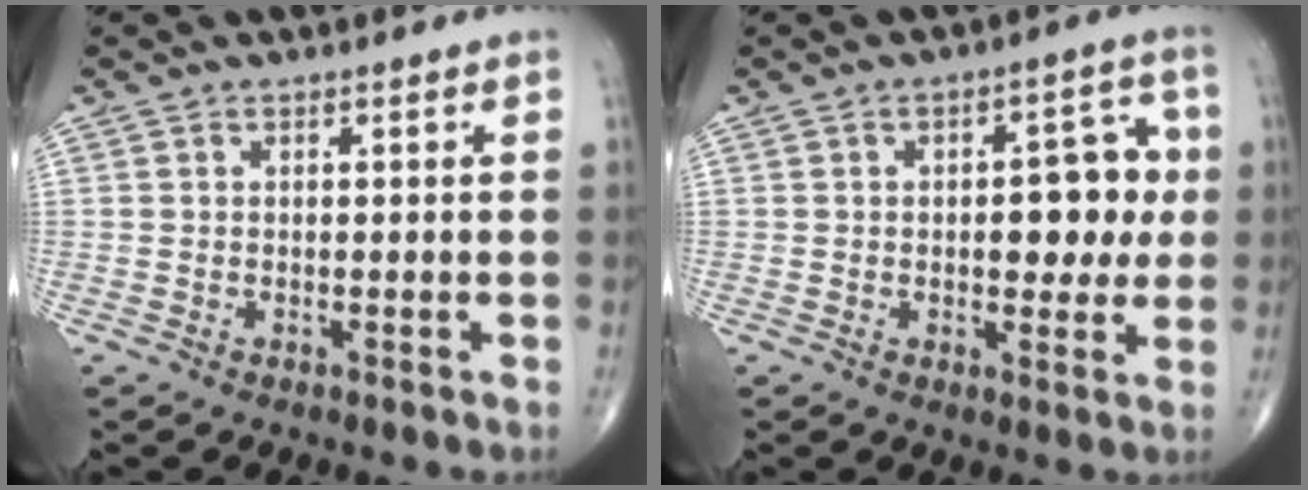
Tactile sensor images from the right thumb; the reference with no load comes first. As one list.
[{"total": 10.9, "force": [0.7, 5.6, 9.3], "torque": [-0.078, 0.013, 0.011]}]